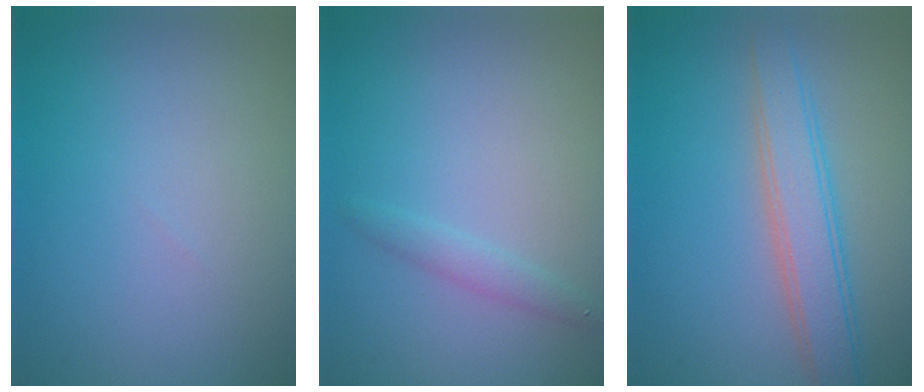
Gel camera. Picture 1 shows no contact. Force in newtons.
{"total": 1.2, "press": 1.2, "slide": 0.0}
{"total": 4.2, "press": 4.2, "slide": 0.2}